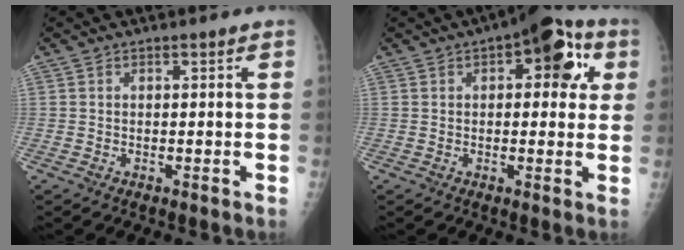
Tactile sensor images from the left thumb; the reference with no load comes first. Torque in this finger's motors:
{"motor_torque": [1.26, 1.13, 1.00, -0.17, 0.07]}